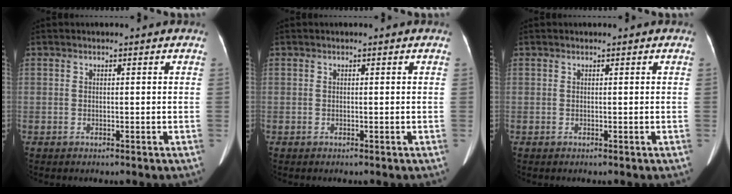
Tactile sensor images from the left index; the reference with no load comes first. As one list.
[{"total": 0.0}, {"total": 0.0}]